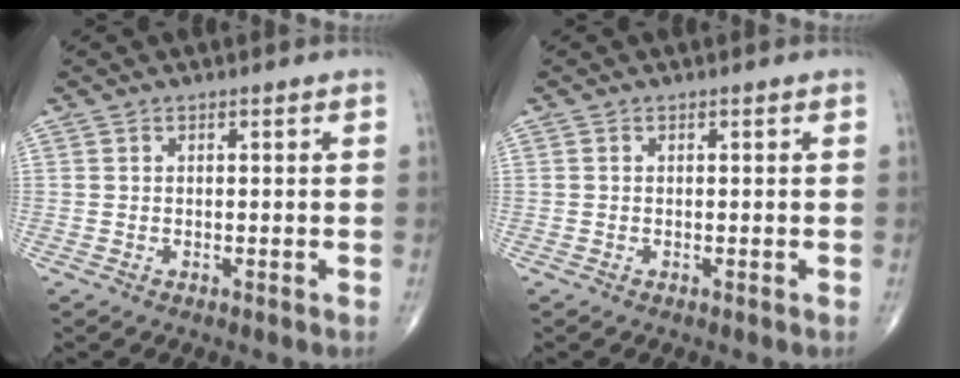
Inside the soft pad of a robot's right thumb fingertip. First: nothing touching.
{"total": 0.0}